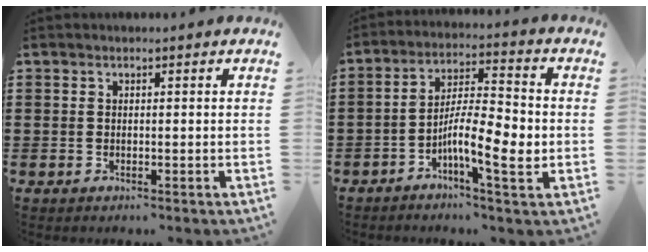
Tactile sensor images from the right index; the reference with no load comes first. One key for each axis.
{"total": 9.3, "fx": -3.0, "fy": 2.3, "fz": 8.5, "tx": -0.154, "ty": 0.002, "tz": -0.054}